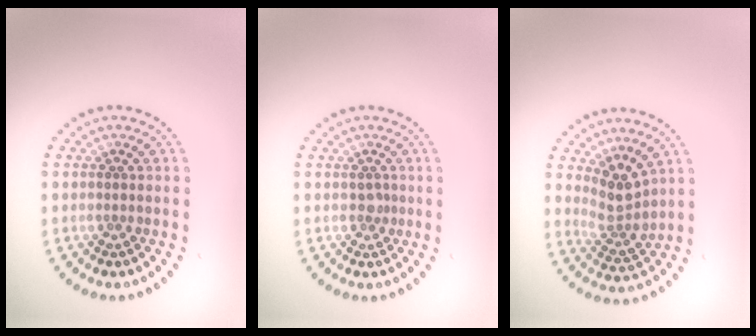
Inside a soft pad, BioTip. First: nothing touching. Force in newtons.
{"total": 0.8, "press": 0.6, "slide": 0.5}
{"total": 2.9, "press": 2.2, "slide": 1.9}